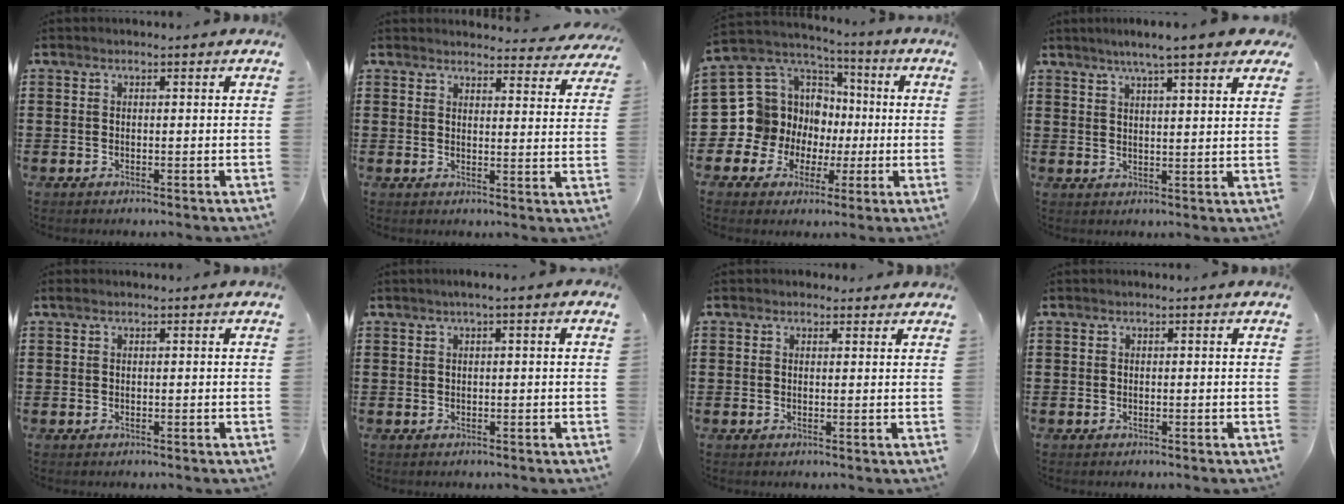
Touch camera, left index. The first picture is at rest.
{"total": 3.5, "force": [3.4, 0.3, 0.6], "torque": [-0.017, -0.020, 0.060]}
{"total": 13.2, "force": [-0.5, 12.7, 3.3], "torque": [-0.118, -0.018, 0.004]}
{"total": 5.0, "force": [3.9, -0.1, 3.0], "torque": [-0.071, -0.005, 0.065]}
{"total": 0.0}
{"total": 1.2, "force": [0.2, 0.0, 1.1], "torque": [-0.019, -0.002, 0.005]}
{"total": 1.5, "force": [1.1, 1.0, 0.1], "torque": [0.001, 0.004, 0.019]}
{"total": 0.0}